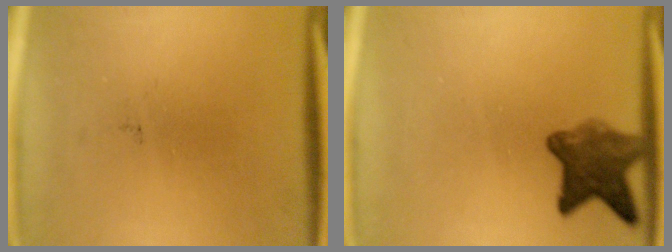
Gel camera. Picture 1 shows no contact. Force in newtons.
{"total": 6.7}